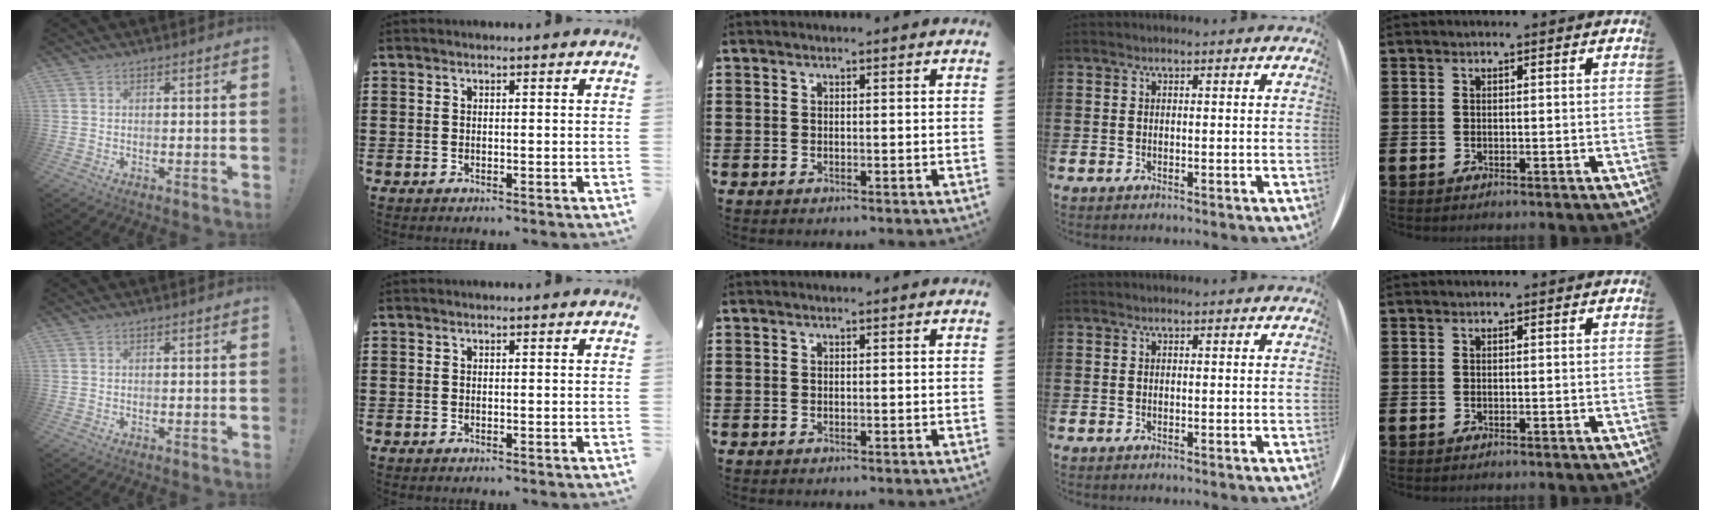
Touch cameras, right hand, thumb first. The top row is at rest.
{}